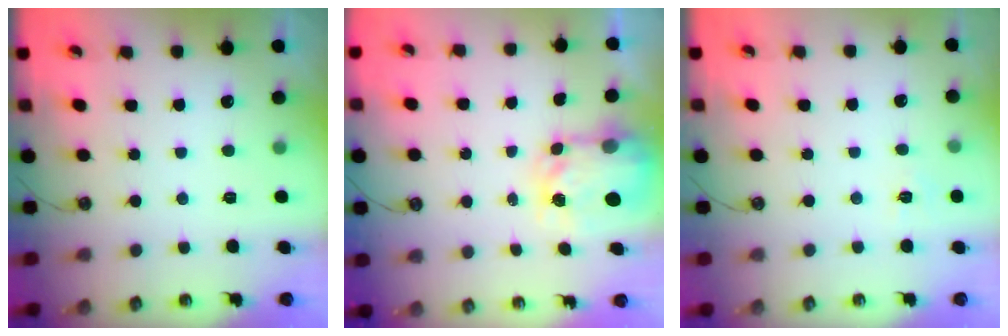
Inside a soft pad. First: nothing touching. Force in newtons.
{"total": 5.8, "press": 5.8, "slide": 0.6}
{"total": 4.1, "press": 4.1, "slide": 0.6}